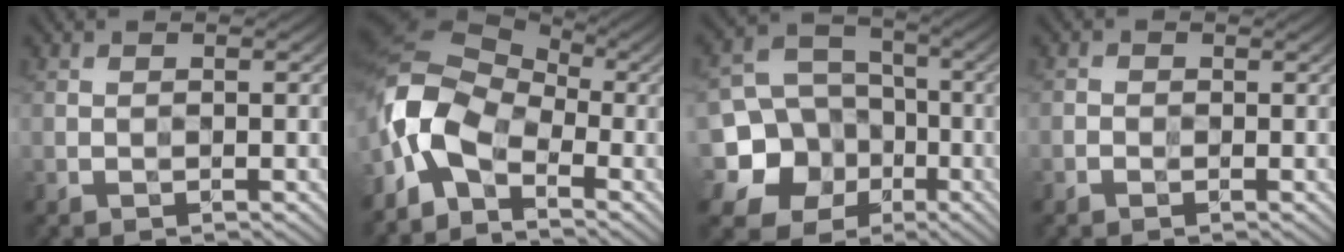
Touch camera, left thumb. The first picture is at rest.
{"total": 10.1, "force": [-3.9, 5.8, 7.3], "torque": [-0.165, 0.002, -0.100]}
{"total": 13.5, "force": [-4.5, 11.9, 4.4], "torque": [-0.134, -0.022, -0.105]}
{"total": 0.6, "force": [-0.3, 0.6, 0.0], "torque": [0.001, -0.003, -0.011]}